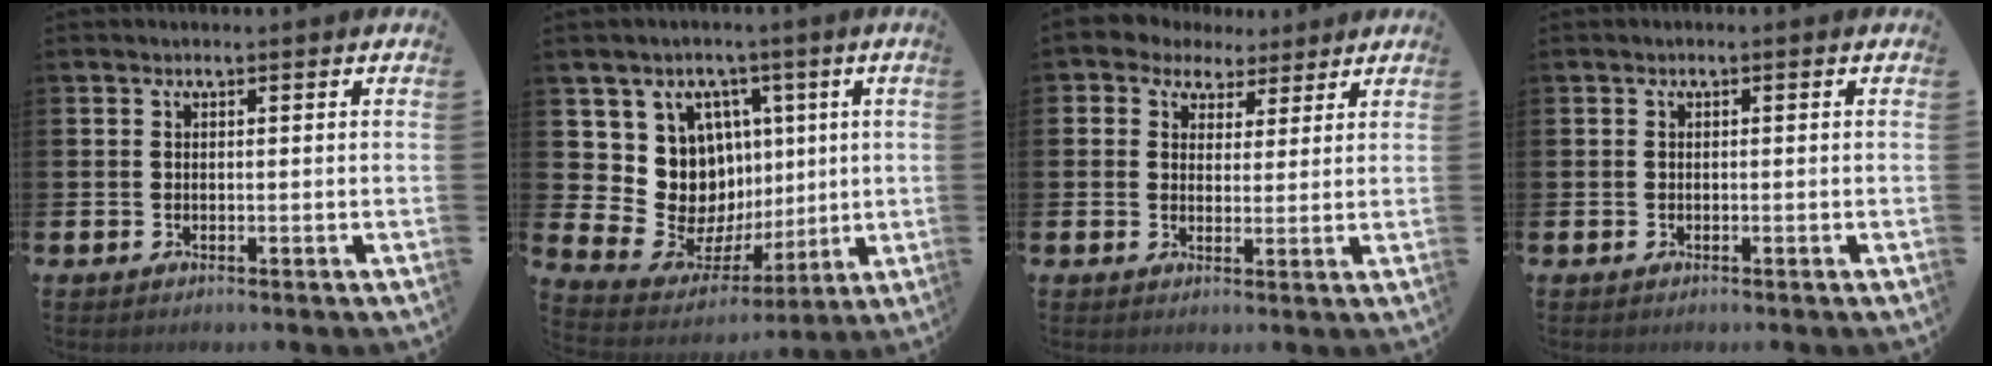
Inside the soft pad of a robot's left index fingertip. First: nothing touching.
{"total": 9.9, "force": [2.6, 9.3, 2.2], "torque": [-0.097, -0.040, 0.056]}
{"total": 3.6, "force": [2.5, 2.4, -0.5], "torque": [-0.010, -0.009, 0.042]}
{"total": 0.0}